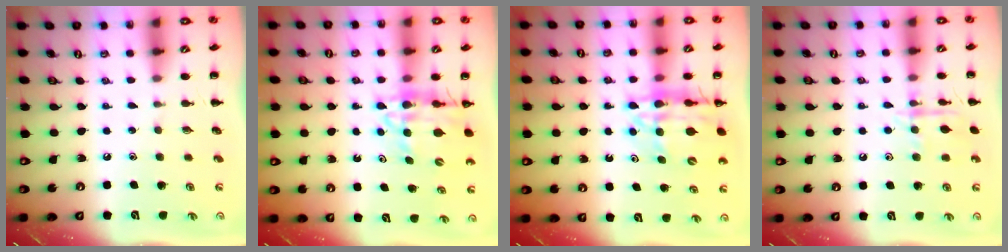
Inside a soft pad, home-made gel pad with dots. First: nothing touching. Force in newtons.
{"total": 13.5, "press": 12.9, "slide": 4.2}
{"total": 15.5, "press": 15.0, "slide": 3.8}
{"total": 11.1, "press": 11.1, "slide": 0.5}